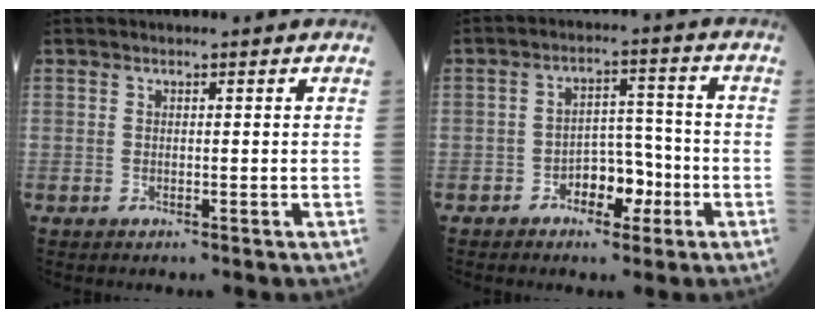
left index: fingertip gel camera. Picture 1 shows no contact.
{"total": 5.8, "force": [-2.8, 3.1, 3.9], "torque": [-0.058, 0.016, -0.049]}